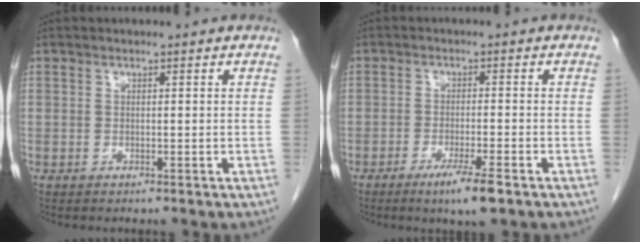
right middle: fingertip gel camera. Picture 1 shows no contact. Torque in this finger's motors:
{"motor_torque": [0.86, -0.46, 0.28, 0.05]}